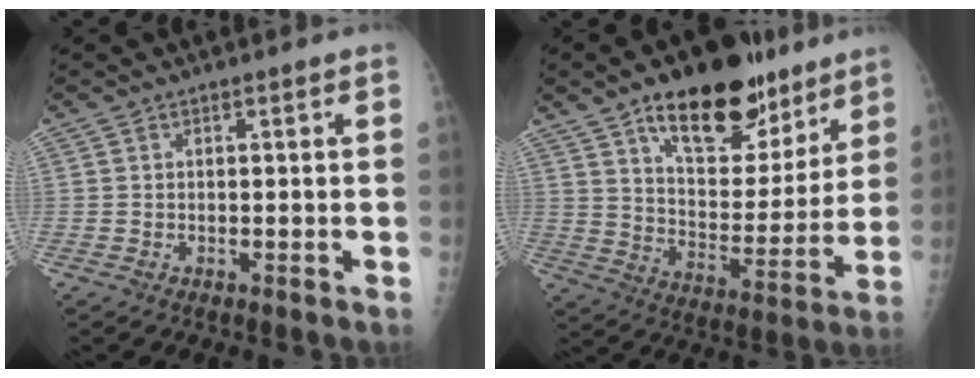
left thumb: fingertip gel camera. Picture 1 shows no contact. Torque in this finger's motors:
{"motor_torque": [0.63, 0.57, 1.27, -1.48, 0.15]}